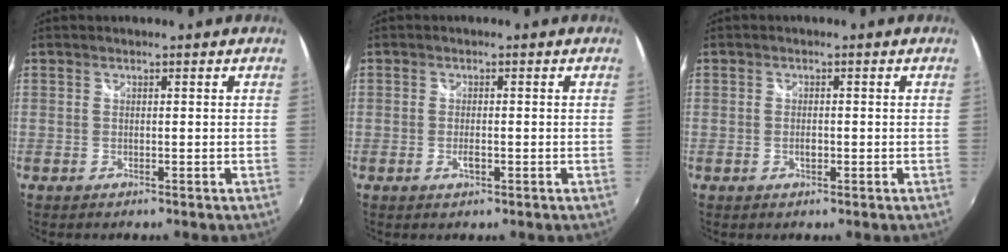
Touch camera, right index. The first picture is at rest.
{"total": 1.9, "force": [-0.6, 0.9, 1.6], "torque": [-0.029, -0.003, -0.011]}
{"total": 1.6, "force": [-0.4, 1.0, 1.2], "torque": [-0.021, 0.000, -0.008]}